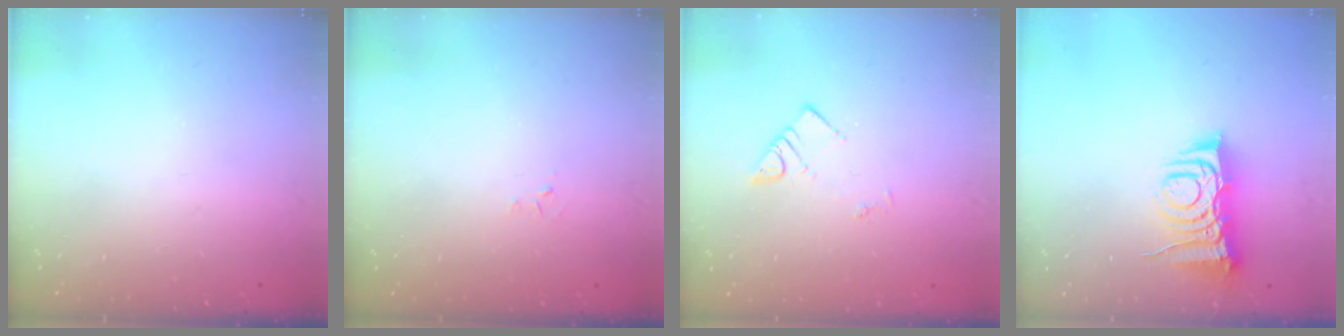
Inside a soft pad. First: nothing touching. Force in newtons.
{"total": 2.6, "press": 2.6, "slide": 0.4}
{"total": 3.7, "press": 3.6, "slide": 0.6}
{"total": 8.9, "press": 8.9, "slide": 1.1}